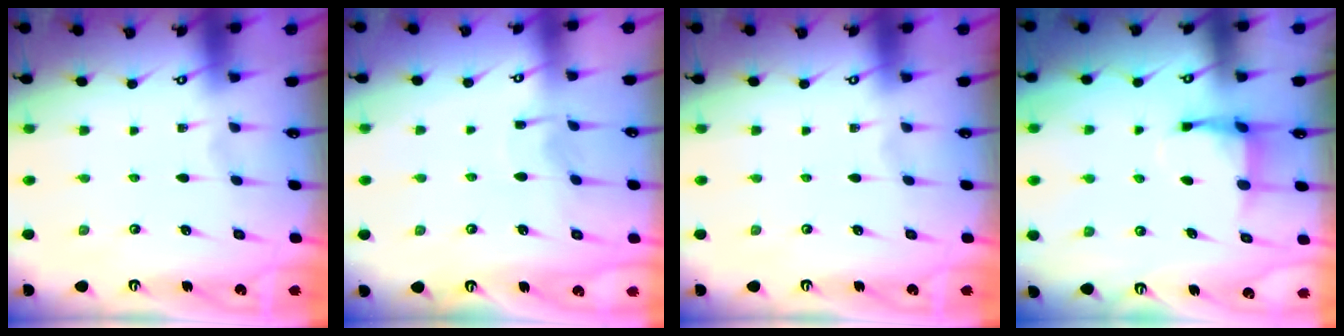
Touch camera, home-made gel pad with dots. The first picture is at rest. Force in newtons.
{"total": 3.7, "press": 3.7, "slide": 0.4}
{"total": 0.0}
{"total": 4.3, "press": 4.2, "slide": 0.7}